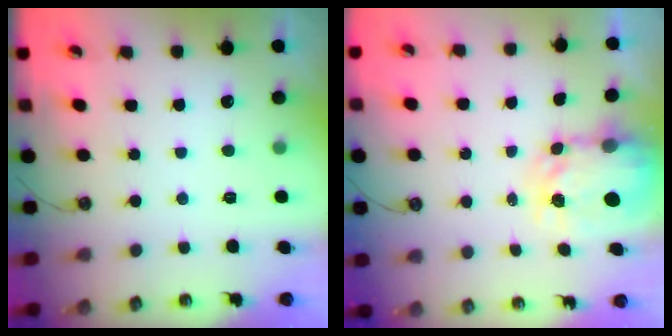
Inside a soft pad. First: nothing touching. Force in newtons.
{"total": 5.5, "press": 5.4, "slide": 0.6}